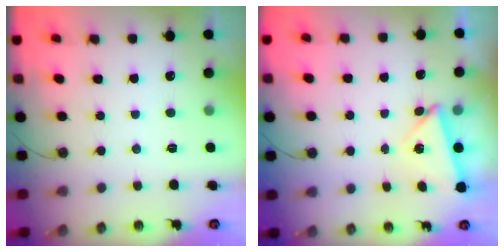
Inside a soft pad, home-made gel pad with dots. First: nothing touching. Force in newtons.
{"total": 4.4, "press": 4.2, "slide": 1.1}